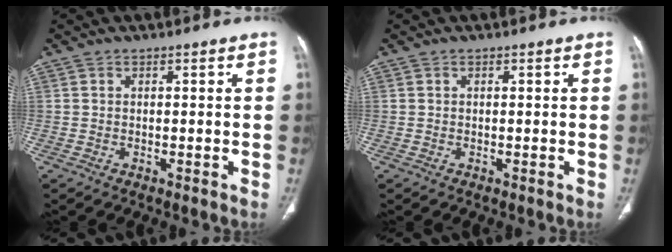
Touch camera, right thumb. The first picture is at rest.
{"total": 0.0}